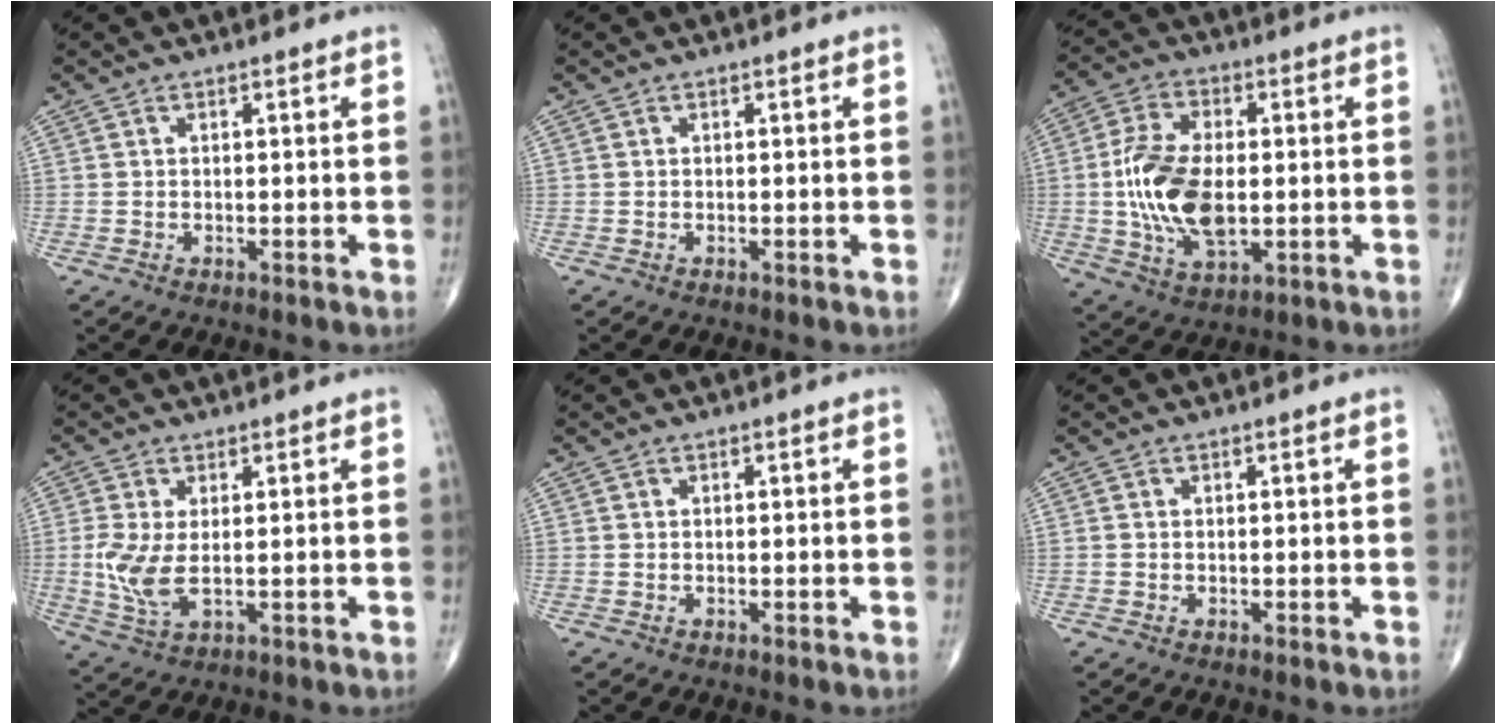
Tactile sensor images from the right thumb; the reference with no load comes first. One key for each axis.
{"total": 0.0}
{"total": 14.8, "fx": -0.7, "fy": 7.8, "fz": 12.5, "tx": -0.246, "ty": -0.003, "tz": -0.012}
{"total": 6.5, "fx": 0.0, "fy": 3.0, "fz": 5.8, "tx": -0.138, "ty": -0.012, "tz": 0.005}
{"total": 0.0}
{"total": 0.0}